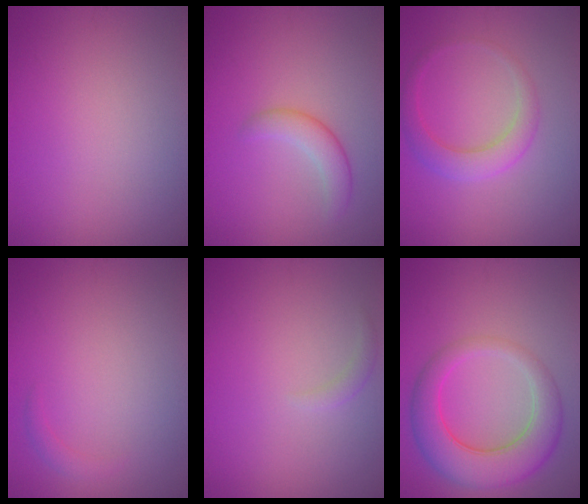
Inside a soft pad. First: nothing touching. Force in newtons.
{"total": 2.4, "press": 2.4, "slide": 0.1}
{"total": 3.0, "press": 3.0, "slide": 0.1}
{"total": 0.9, "press": 0.9, "slide": 0.0}
{"total": 0.8, "press": 0.8, "slide": 0.1}
{"total": 6.6, "press": 6.6, "slide": 0.3}